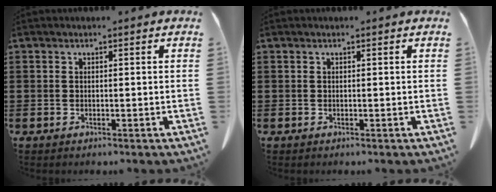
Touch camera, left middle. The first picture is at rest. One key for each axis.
{"total": 0.0}